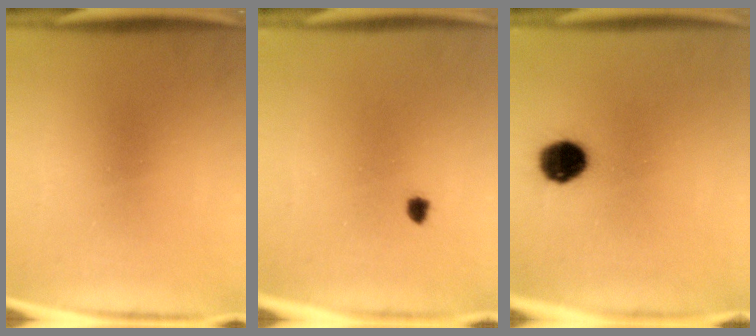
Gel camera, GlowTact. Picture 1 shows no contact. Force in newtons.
{"total": 1.1}
{"total": 9.1}